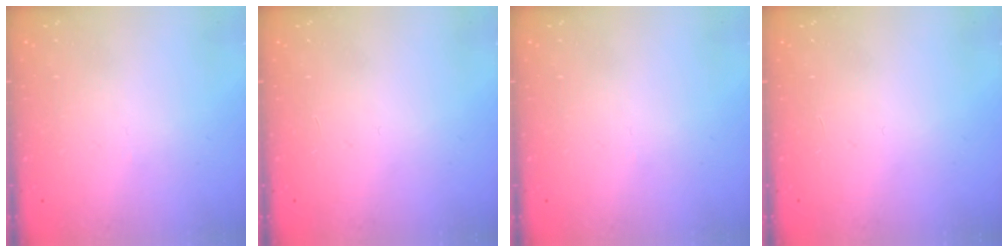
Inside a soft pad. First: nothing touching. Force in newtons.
{"total": 0.0}
{"total": 0.0}
{"total": 0.0}